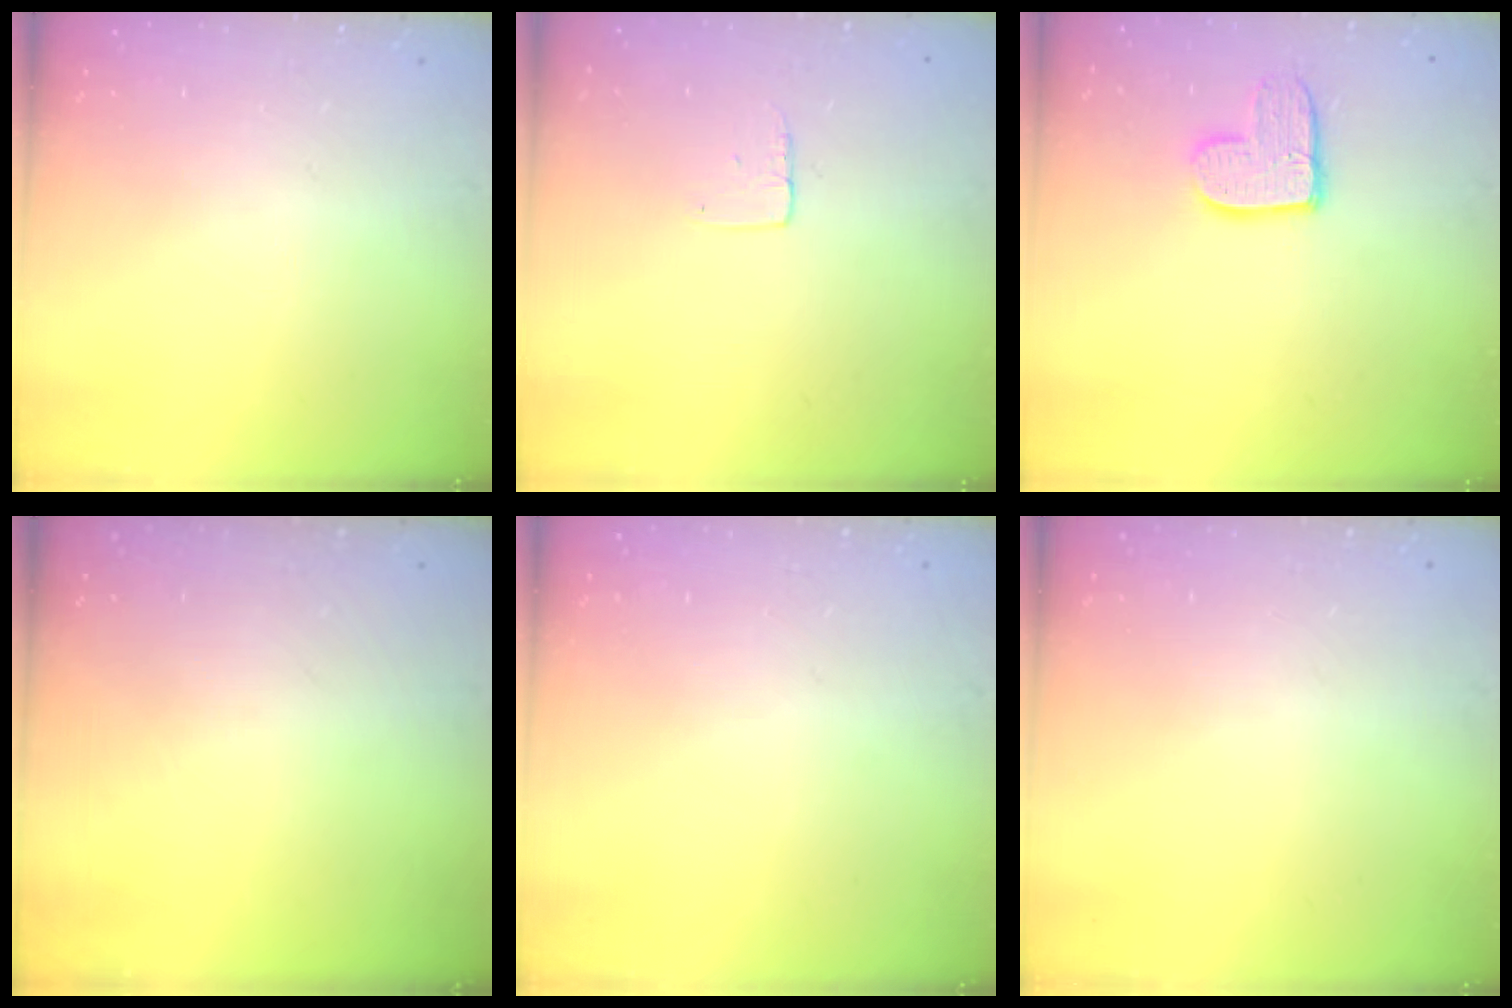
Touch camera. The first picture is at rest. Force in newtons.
{"total": 3.6, "press": 3.6, "slide": 0.3}
{"total": 10.0, "press": 10.0, "slide": 0.5}
{"total": 0.0}
{"total": 0.0}
{"total": 0.0}